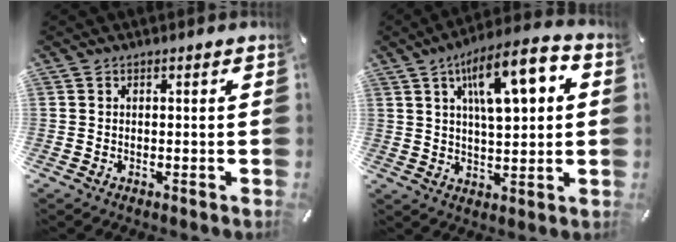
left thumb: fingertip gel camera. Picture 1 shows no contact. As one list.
[{"total": 14.4, "force": [5.5, 6.1, 11.8], "torque": [-0.170, -0.011, 0.086]}]